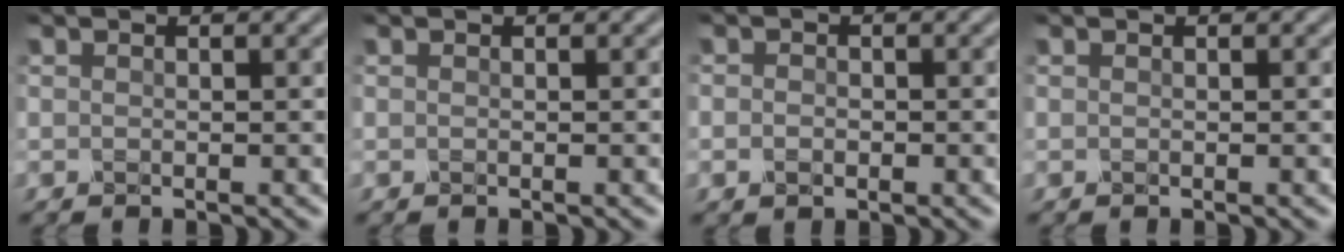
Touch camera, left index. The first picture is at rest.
{"total": 0.0}
{"total": 1.2, "force": [-0.3, 0.9, 0.7], "torque": [-0.012, -0.001, -0.008]}
{"total": 0.0}